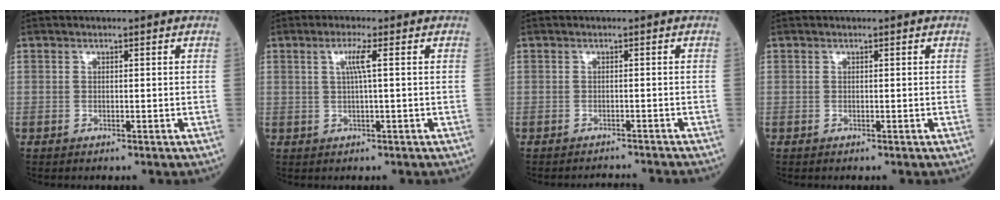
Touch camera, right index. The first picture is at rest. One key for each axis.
{"total": 2.8, "fx": 0.7, "fy": -0.4, "fz": 2.7, "tx": -0.058, "ty": 0.003, "tz": 0.012}
{"total": 3.9, "fx": -3.9, "fy": -0.4, "fz": 0.1, "tx": 0.001, "ty": -0.010, "tz": -0.048}
{"total": 0.0}